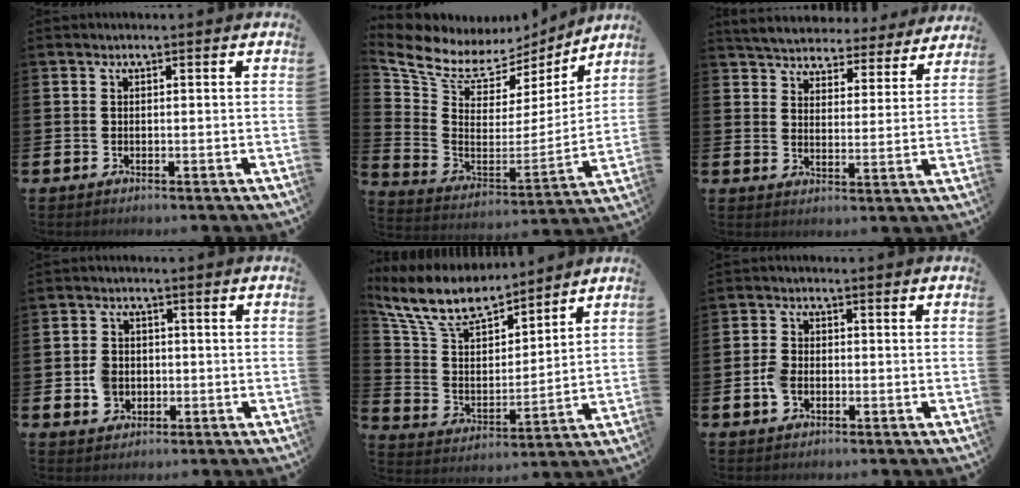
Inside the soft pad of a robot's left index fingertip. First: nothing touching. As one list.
[{"total": 8.9, "force": [7.6, 4.0, 2.2], "torque": [-0.096, -0.050, 0.135]}, {"total": 5.2, "force": [5.1, 1.0, 0.2], "torque": [-0.039, -0.036, 0.088]}, {"total": 3.7, "force": [-0.5, 3.3, 1.6], "torque": [-0.029, 0.009, -0.014]}, {"total": 10.8, "force": [9.5, 3.6, 3.6], "torque": [-0.126, -0.053, 0.171]}, {"total": 3.0, "force": [-0.8, 2.2, 1.9], "torque": [-0.034, 0.006, -0.014]}]